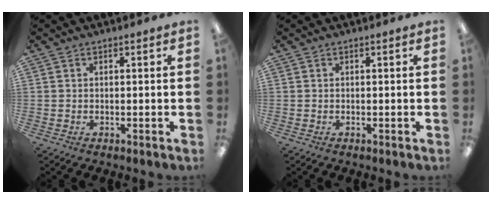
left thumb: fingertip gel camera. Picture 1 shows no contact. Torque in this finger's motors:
{"motor_torque": [0.00, 0.00, -0.06, -0.05, 0.00]}